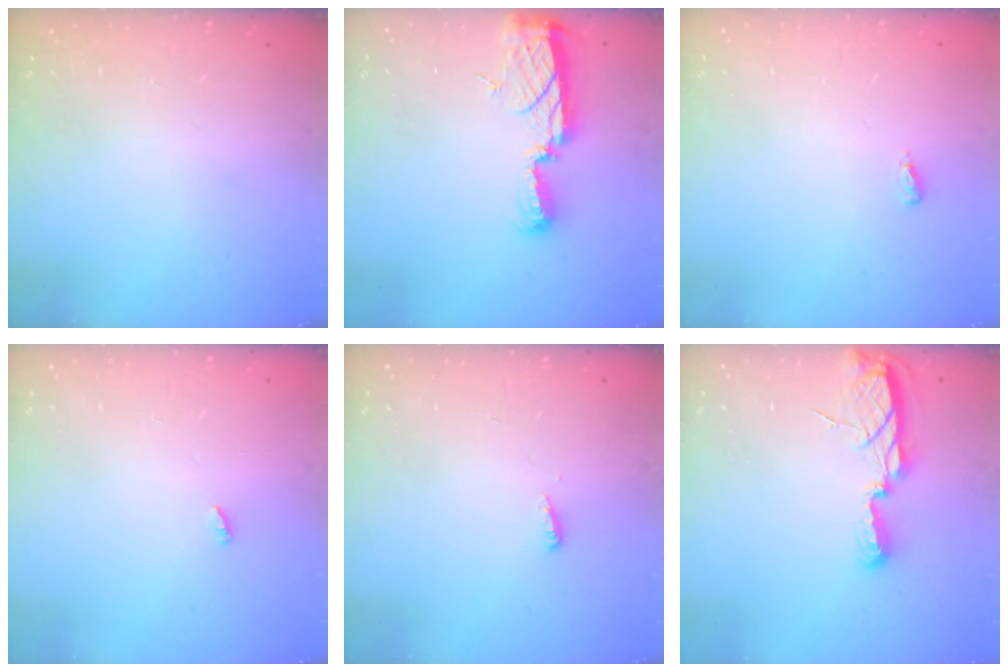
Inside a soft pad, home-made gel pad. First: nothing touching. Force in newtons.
{"total": 9.0, "press": 8.9, "slide": 0.8}
{"total": 3.7, "press": 3.6, "slide": 1.0}
{"total": 2.3, "press": 2.3, "slide": 0.2}
{"total": 3.8, "press": 3.7, "slide": 0.6}
{"total": 9.3, "press": 8.3, "slide": 4.1}